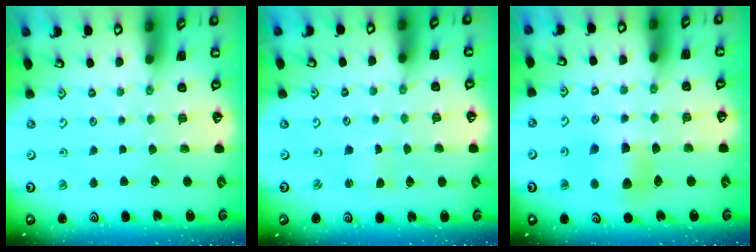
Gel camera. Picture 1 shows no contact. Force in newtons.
{"total": 0.9, "press": 0.9, "slide": 0.1}
{"total": 6.7, "press": 6.7, "slide": 0.8}